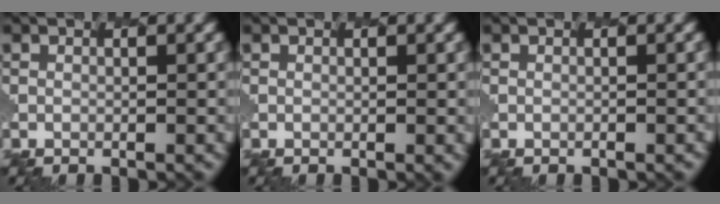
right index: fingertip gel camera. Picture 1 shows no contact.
{"total": 0.6, "force": [0.0, 0.1, 0.6], "torque": [-0.012, 0.001, -0.001]}
{"total": 0.6, "force": [-0.3, 0.2, 0.4], "torque": [-0.004, 0.000, 0.000]}